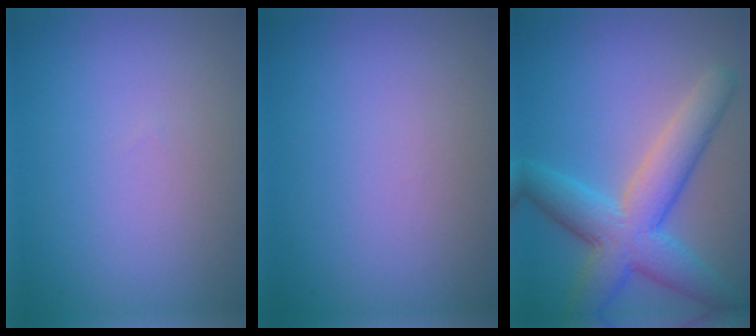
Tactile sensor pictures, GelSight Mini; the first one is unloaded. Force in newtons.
{"total": 0.0}
{"total": 7.3, "press": 7.3, "slide": 0.4}